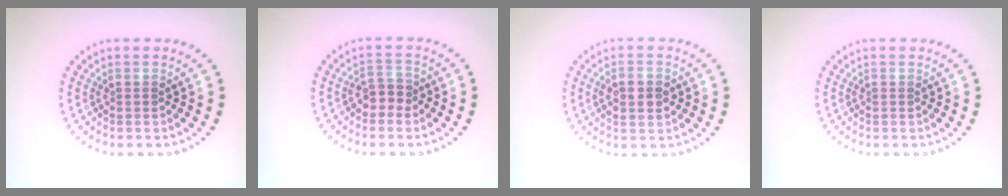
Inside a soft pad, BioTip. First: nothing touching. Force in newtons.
{"total": 1.9, "press": 1.7, "slide": 0.9}
{"total": 2.4, "press": 2.4, "slide": 0.3}
{"total": 0.0}